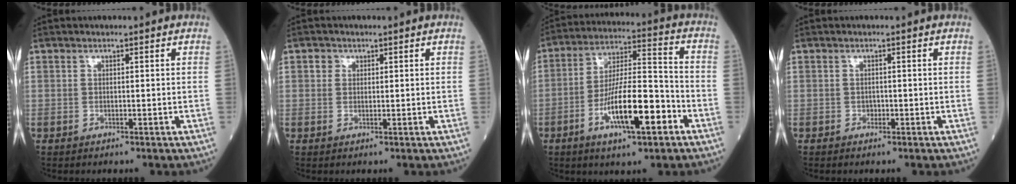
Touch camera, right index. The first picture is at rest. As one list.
[{"total": 1.3, "force": [0.5, 1.2, 0.2], "torque": [0.002, 0.000, 0.005]}, {"total": 13.7, "force": [-5.6, 2.8, 12.1], "torque": [-0.224, 0.004, -0.091]}, {"total": 0.5, "force": [-0.2, 0.5, 0.2], "torque": [-0.003, 0.003, -0.003]}]